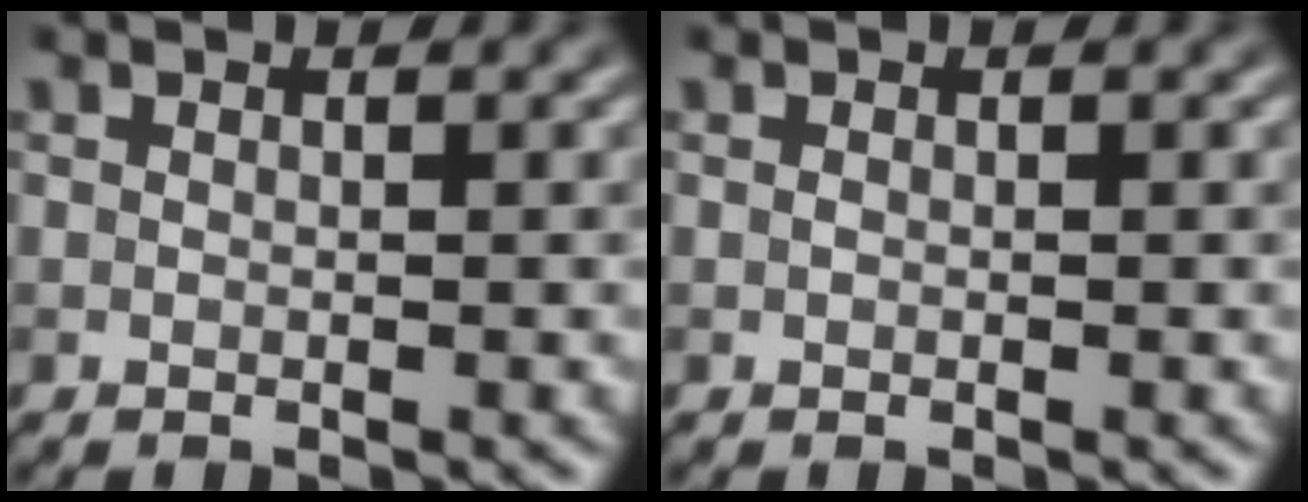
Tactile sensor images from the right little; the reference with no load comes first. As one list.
[{"total": 0.0}]